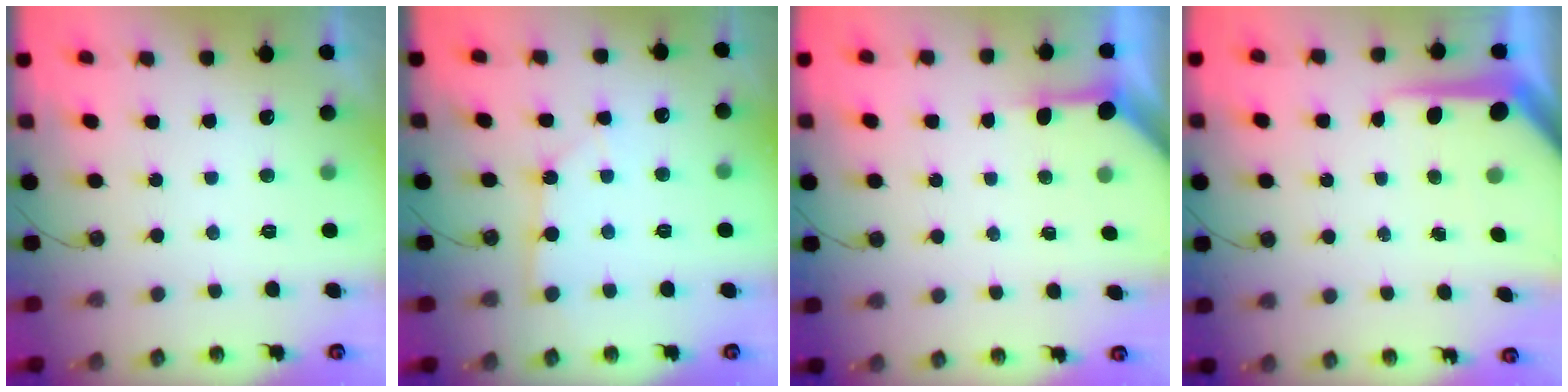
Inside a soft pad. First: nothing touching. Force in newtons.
{"total": 2.6, "press": 2.6, "slide": 0.2}
{"total": 3.7, "press": 3.7, "slide": 0.2}
{"total": 8.1, "press": 8.1, "slide": 0.7}